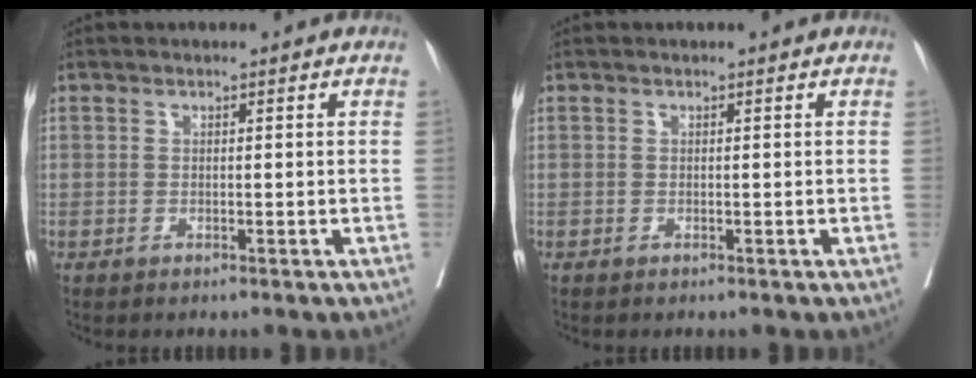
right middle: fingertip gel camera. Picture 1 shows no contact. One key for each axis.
{"total": 0.0}